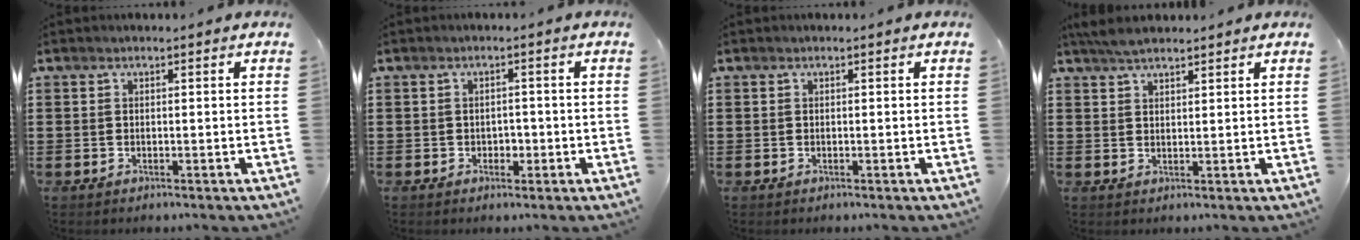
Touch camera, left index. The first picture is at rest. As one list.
[{"total": 1.5, "force": [-0.3, 1.2, 0.8], "torque": [-0.018, 0.004, -0.009]}, {"total": 0.0}, {"total": 3.3, "force": [3.0, 0.8, 1.3], "torque": [-0.032, 0.002, 0.057]}]